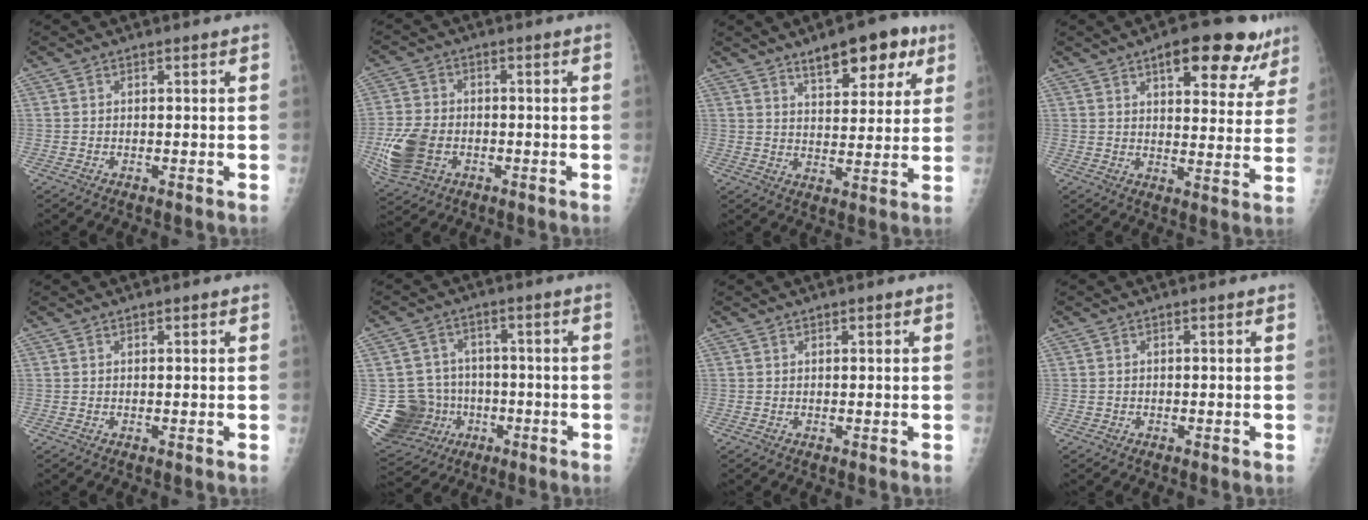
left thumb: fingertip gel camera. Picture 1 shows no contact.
{"total": 10.3, "force": [-3.0, 7.3, 6.6], "torque": [-0.141, 0.007, -0.054]}
{"total": 11.6, "force": [6.9, 4.9, 7.9], "torque": [-0.075, -0.027, 0.099]}
{"total": 15.0, "force": [9.1, 6.2, 10.2], "torque": [-0.083, -0.031, 0.120]}
{"total": 0.6, "force": [0.3, 0.2, 0.5], "torque": [-0.007, 0.001, 0.004]}
{"total": 13.9, "force": [-3.0, 12.9, 4.3], "torque": [-0.076, 0.031, -0.033]}
{"total": 0.8, "force": [0.4, 0.3, 0.6], "torque": [-0.007, 0.001, 0.005]}
{"total": 0.5, "force": [-0.2, 0.4, -0.1], "torque": [0.004, 0.004, -0.005]}